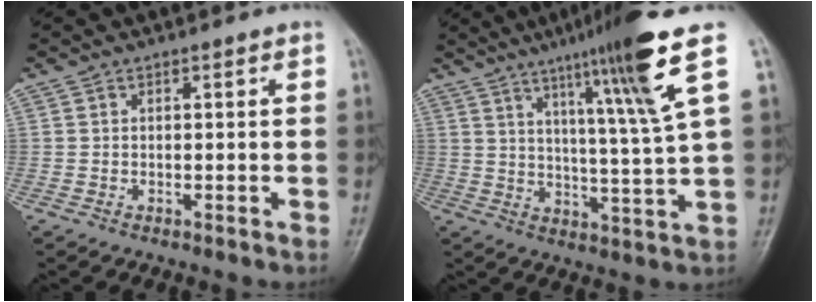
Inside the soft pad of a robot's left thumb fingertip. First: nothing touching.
{"total": 15.0, "force": [7.7, -0.6, 12.9], "torque": [-0.202, -0.034, 0.121]}